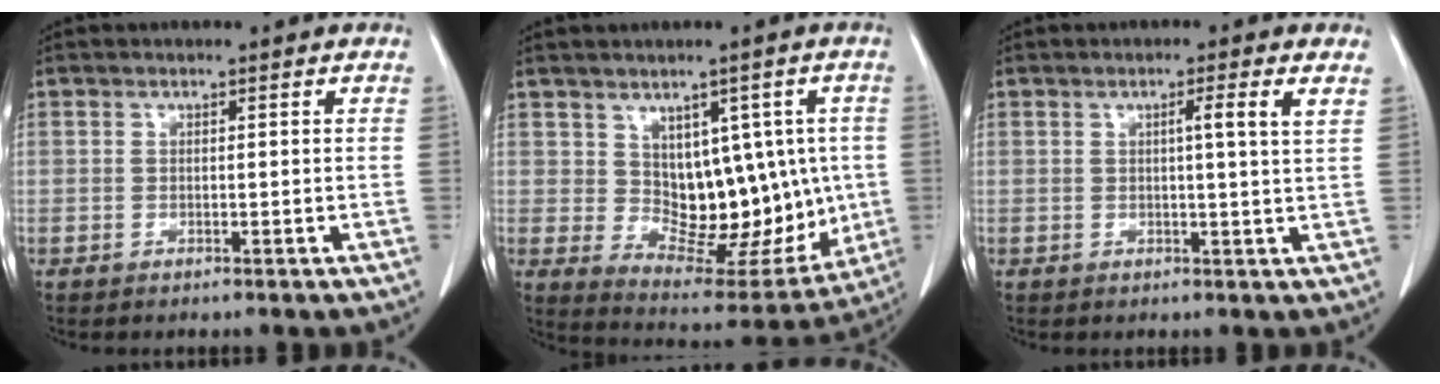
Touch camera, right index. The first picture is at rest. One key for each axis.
{"total": 13.4, "fx": 0.9, "fy": 8.0, "fz": 10.7, "tx": -0.118, "ty": 0.015, "tz": 0.044}
{"total": 3.4, "fx": 1.4, "fy": -0.5, "fz": 3.0, "tx": -0.048, "ty": -0.002, "tz": 0.019}